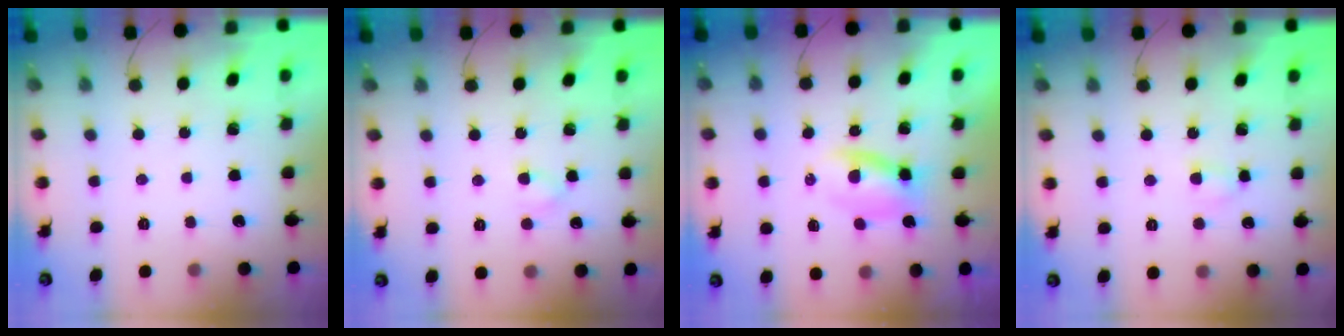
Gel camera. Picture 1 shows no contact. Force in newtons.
{"total": 3.1, "press": 2.9, "slide": 1.1}
{"total": 3.0, "press": 2.9, "slide": 0.9}
{"total": 3.2, "press": 3.0, "slide": 1.2}